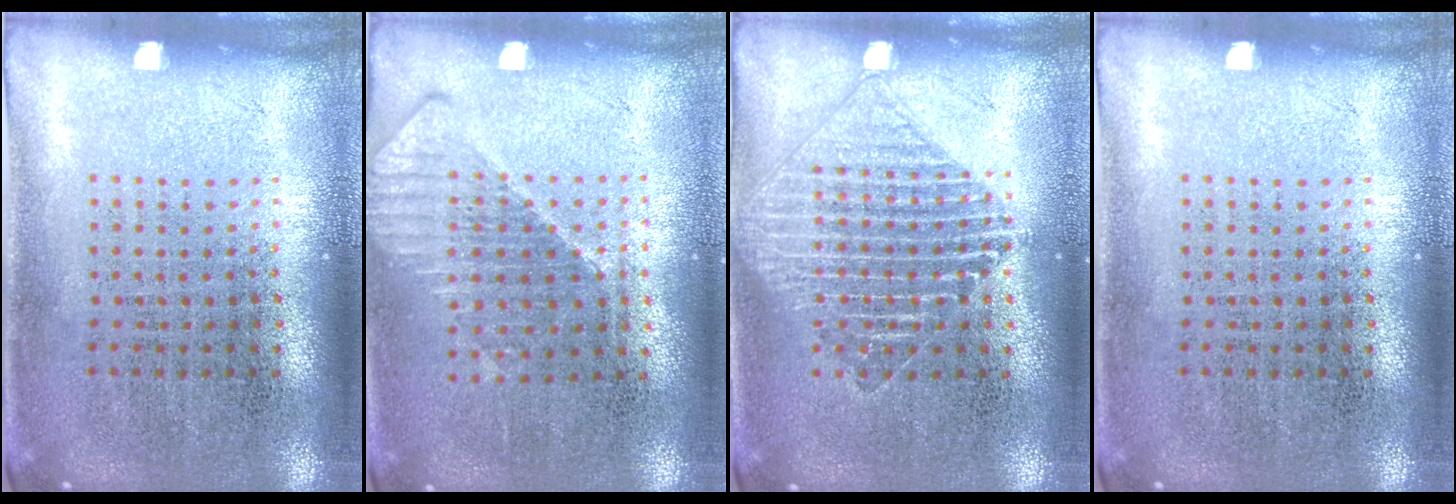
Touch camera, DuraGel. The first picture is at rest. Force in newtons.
{"total": 1.2, "press": 1.2, "slide": 0.3}
{"total": 1.5, "press": 1.5, "slide": 0.2}
{"total": 0.0}